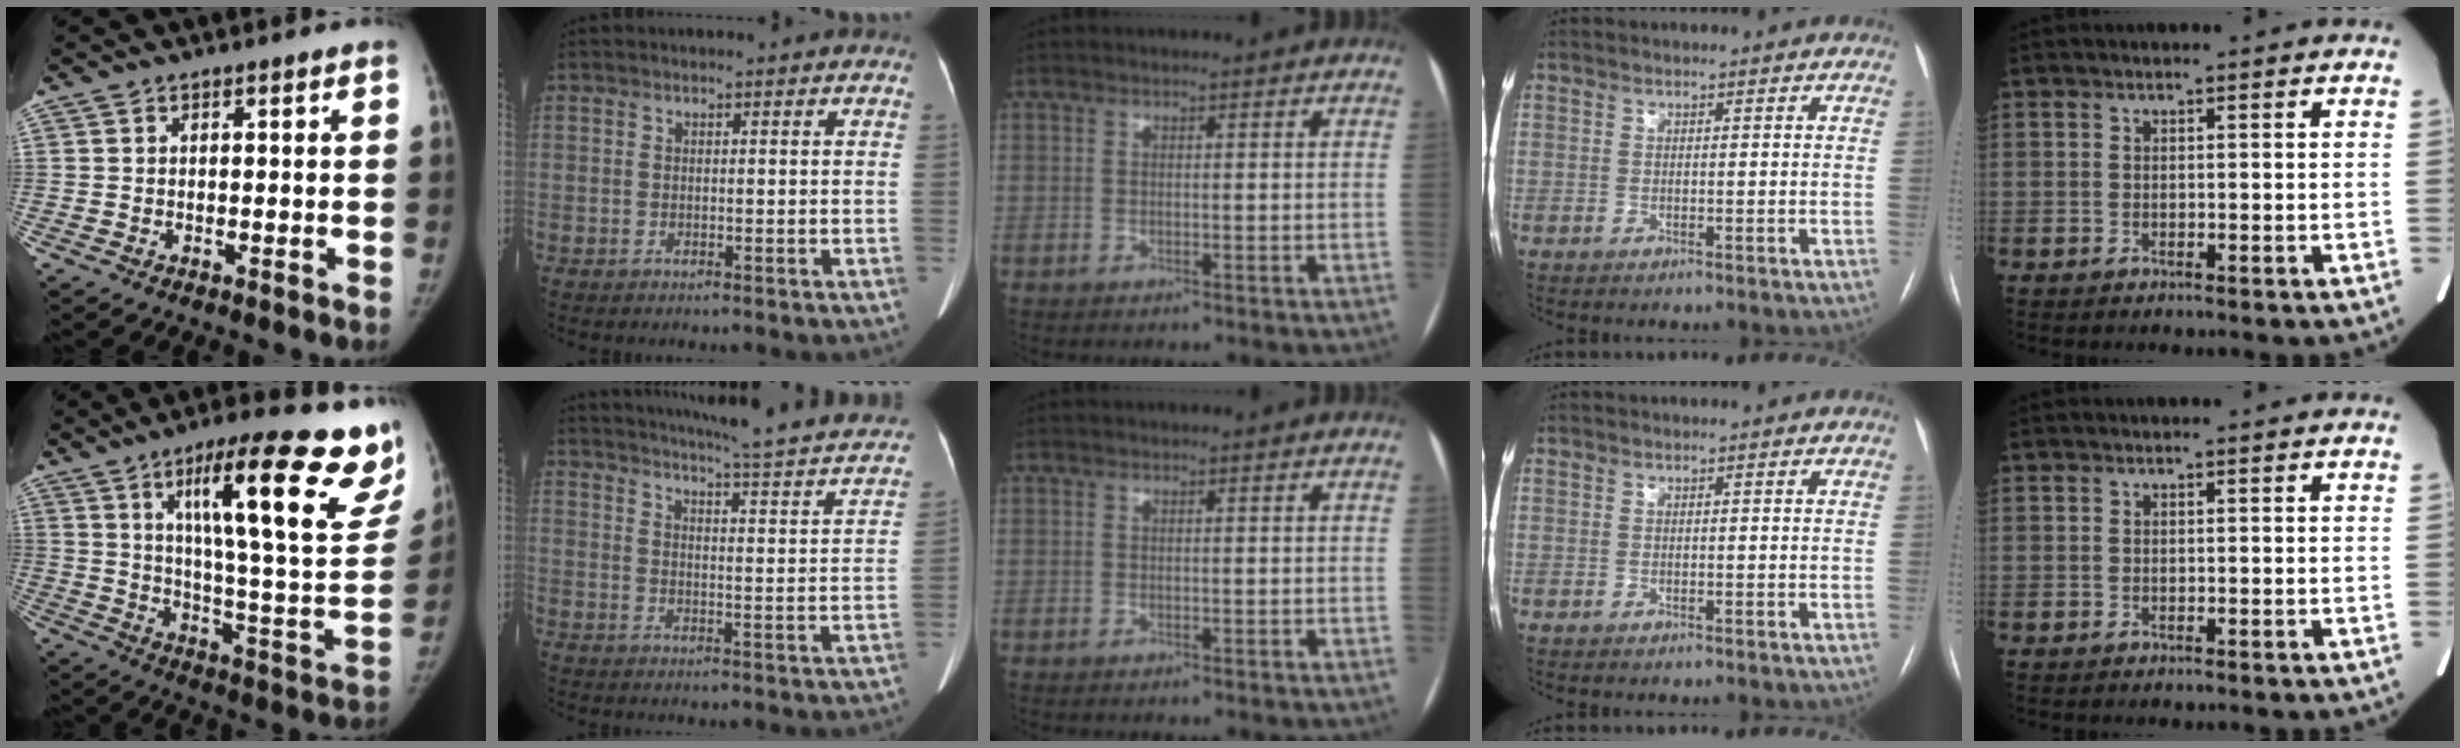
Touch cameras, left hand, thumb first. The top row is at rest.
{"thumb": {"total": 27.1, "force": [15.8, 5.1, 21.4], "torque": [-0.273, -0.067, 0.232]}, "index": {"total": 24.4, "force": [22.2, 1.5, 10.2], "torque": [-0.151, -0.053, 0.265]}}